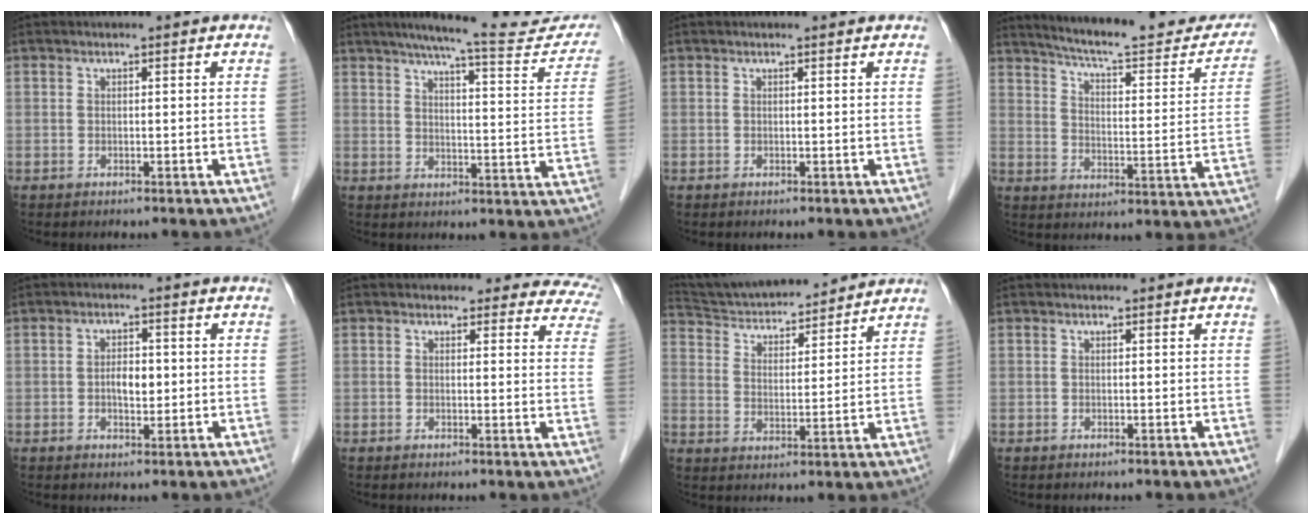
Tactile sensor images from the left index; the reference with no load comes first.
{"total": 18.7, "force": [16.6, 2.2, 8.3], "torque": [-0.104, -0.018, 0.202]}
{"total": 0.8, "force": [0.7, 0.0, 0.2], "torque": [-0.010, 0.005, 0.008]}
{"total": 22.8, "force": [20.7, 3.4, 8.9], "torque": [-0.121, -0.044, 0.264]}
{"total": 3.0, "force": [-0.3, 1.6, 2.5], "torque": [-0.044, 0.003, -0.004]}
{"total": 12.1, "force": [11.1, 4.6, 1.2], "torque": [0.041, -0.038, 0.075]}
{"total": 16.2, "force": [15.2, 2.5, 5.0], "torque": [-0.086, 0.020, 0.245]}
{"total": 0.9, "force": [0.9, 0.2, 0.1], "torque": [-0.012, 0.012, 0.010]}